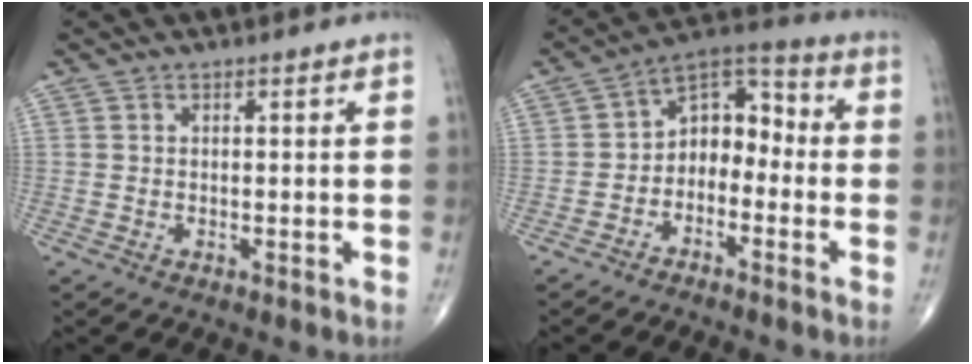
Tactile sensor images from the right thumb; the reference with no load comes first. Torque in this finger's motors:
{"motor_torque": [-0.21, 0.45, 0.04, -0.22, 0.13]}